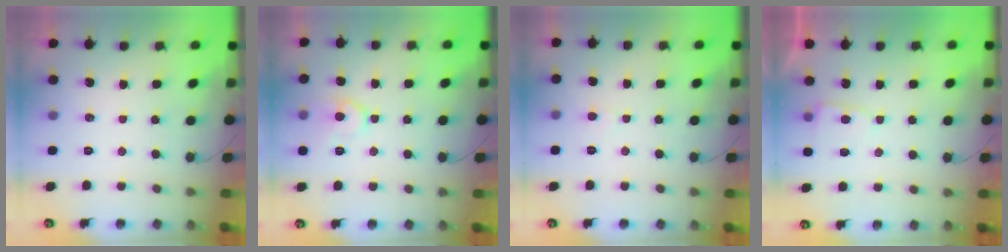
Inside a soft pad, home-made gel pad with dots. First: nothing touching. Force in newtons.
{"total": 9.9, "press": 9.9, "slide": 0.9}
{"total": 2.8, "press": 2.8, "slide": 0.3}
{"total": 3.4, "press": 3.4, "slide": 0.2}